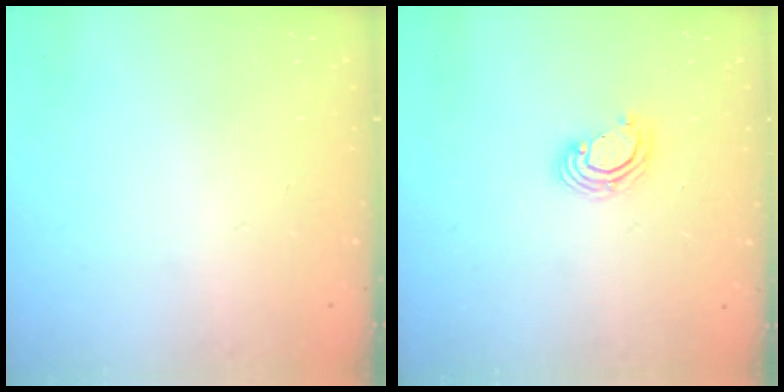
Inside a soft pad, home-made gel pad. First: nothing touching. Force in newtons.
{"total": 3.6, "press": 3.6, "slide": 0.2}